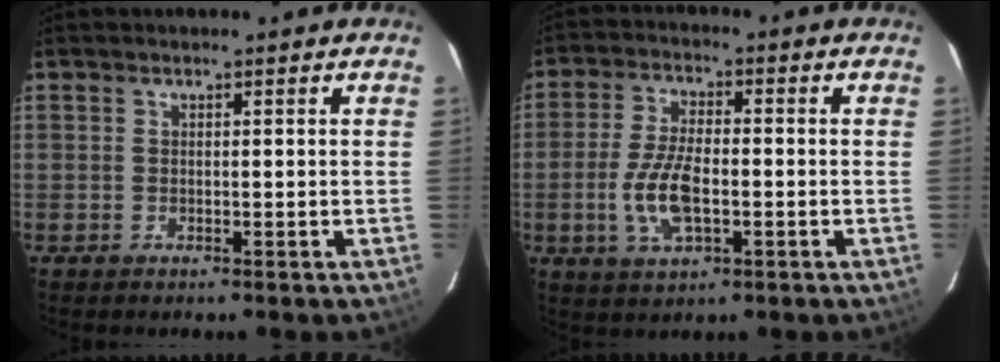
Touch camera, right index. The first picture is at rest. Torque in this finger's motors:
{"motor_torque": [1.47, -0.40, 0.71, 0.09]}